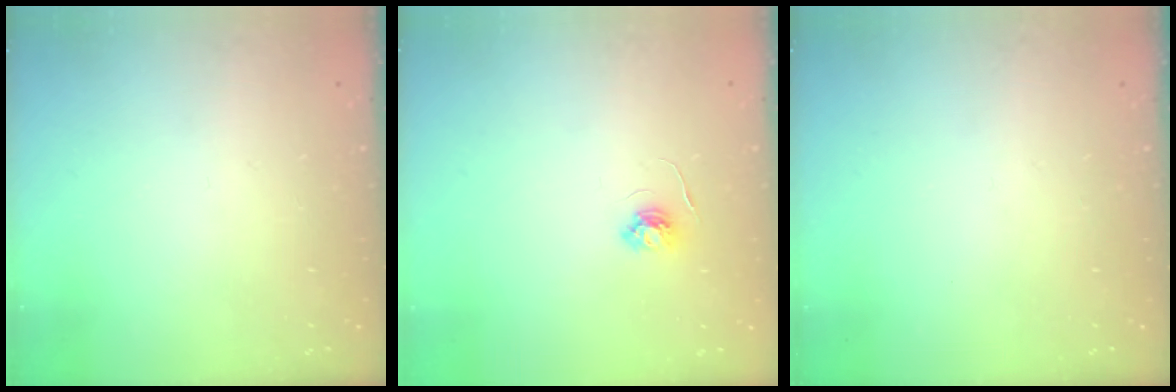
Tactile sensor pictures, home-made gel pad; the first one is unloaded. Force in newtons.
{"total": 3.8, "press": 3.8, "slide": 0.4}
{"total": 0.0}